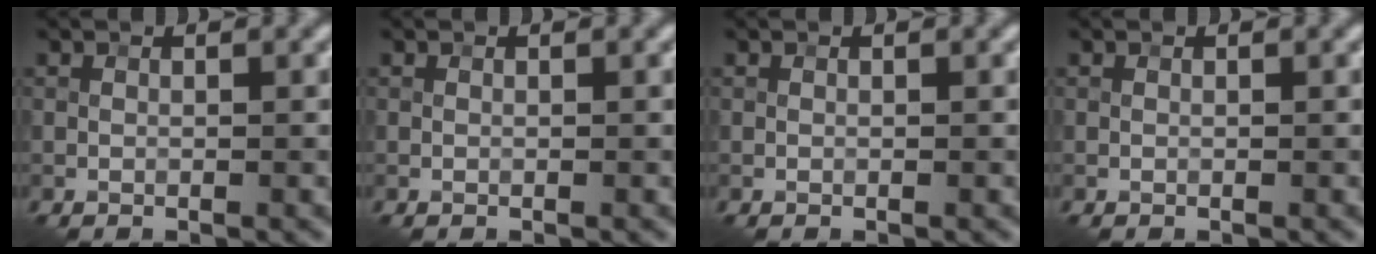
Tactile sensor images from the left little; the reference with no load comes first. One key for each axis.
{"total": 0.0}
{"total": 0.0}
{"total": 0.0}